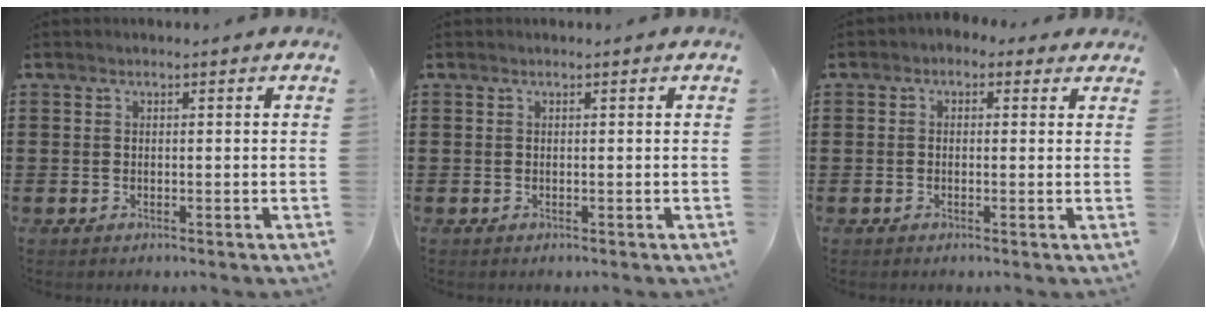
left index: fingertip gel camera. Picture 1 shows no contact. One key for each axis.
{"total": 0.0}
{"total": 1.2, "fx": -0.2, "fy": 1.1, "fz": 0.5, "tx": -0.013, "ty": 0.008, "tz": -0.007}